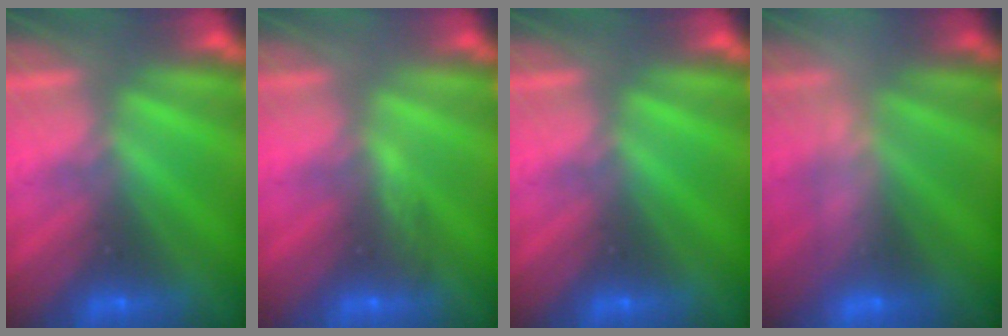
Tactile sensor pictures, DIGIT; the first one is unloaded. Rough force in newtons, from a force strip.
{"total": 2.7}
{"total": 0.0}
{"total": 2.5}